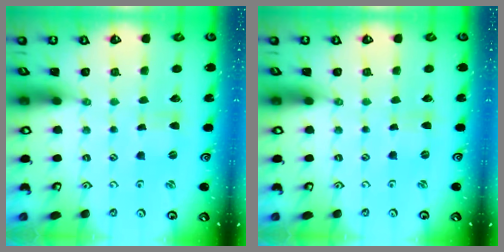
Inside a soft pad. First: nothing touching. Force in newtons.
{"total": 0.0}